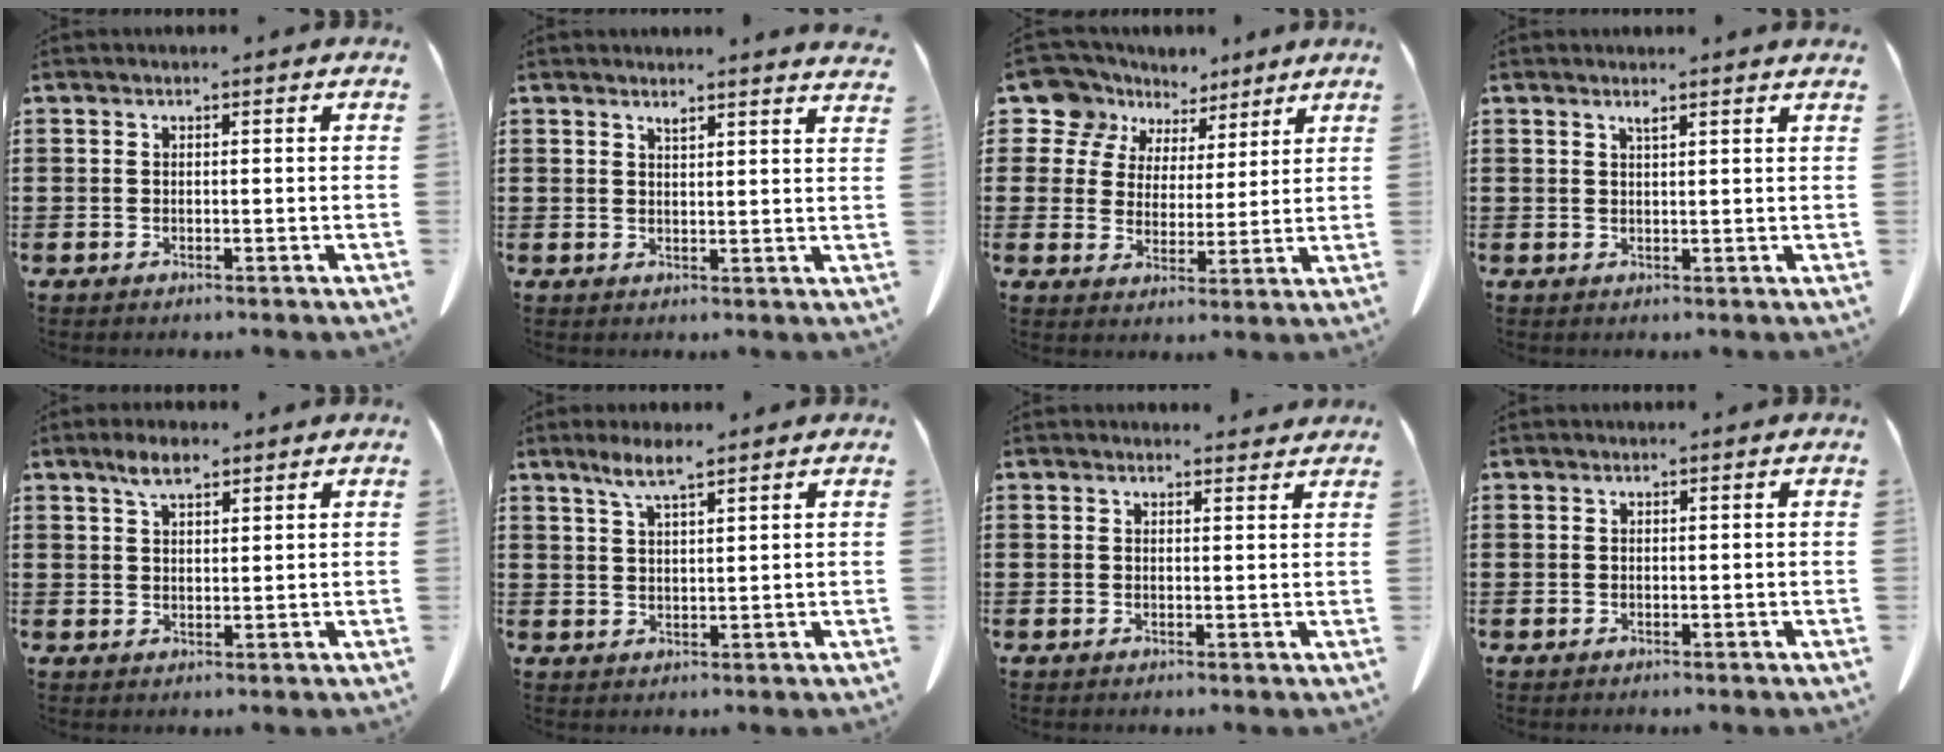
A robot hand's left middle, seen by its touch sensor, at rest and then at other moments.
{"total": 2.5, "force": [2.5, -0.4, 0.3], "torque": [-0.010, -0.009, 0.046]}
{"total": 9.1, "force": [6.8, 5.8, 1.8], "torque": [-0.079, -0.023, 0.129]}
{"total": 1.4, "force": [1.1, -0.1, 0.7], "torque": [-0.015, -0.002, 0.021]}
{"total": 4.0, "force": [2.7, 1.3, 2.6], "torque": [-0.056, 0.004, 0.049]}
{"total": 4.3, "force": [2.9, 0.5, 3.1], "torque": [-0.068, 0.001, 0.052]}
{"total": 1.6, "force": [1.6, 0.3, 0.3], "torque": [-0.002, 0.000, 0.028]}
{"total": 0.0}